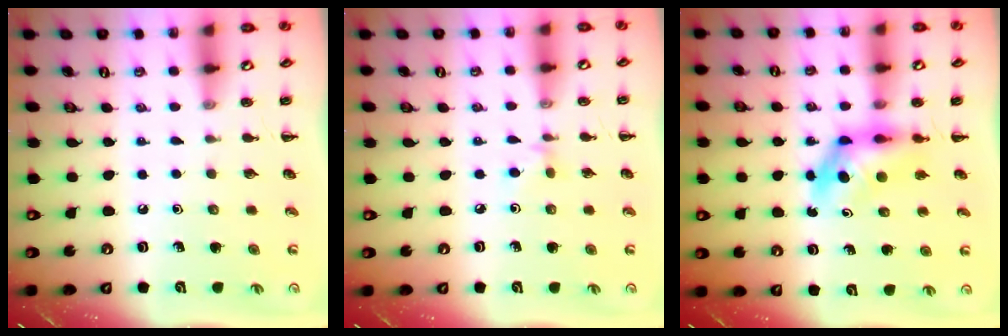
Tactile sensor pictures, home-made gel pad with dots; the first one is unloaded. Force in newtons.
{"total": 3.0, "press": 2.7, "slide": 1.2}
{"total": 6.0, "press": 5.8, "slide": 1.4}